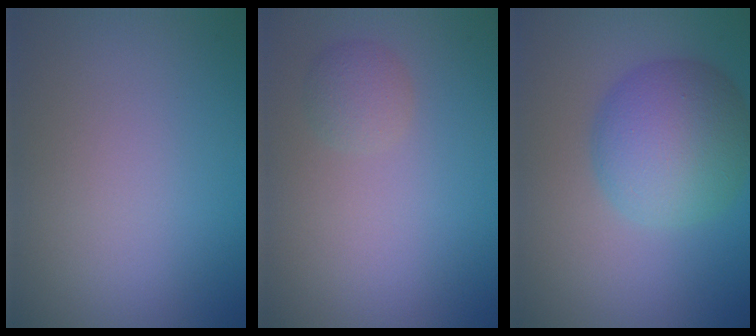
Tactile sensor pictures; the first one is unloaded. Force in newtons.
{"total": 1.5, "press": 1.5, "slide": 0.0}
{"total": 7.8, "press": 7.8, "slide": 0.1}